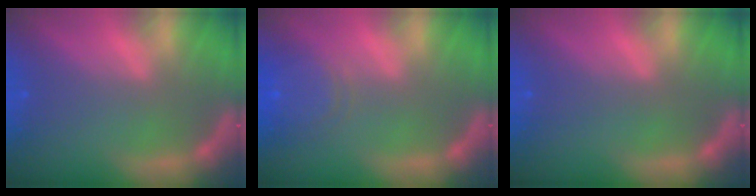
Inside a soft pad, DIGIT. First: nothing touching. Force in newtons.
{"total": 4.6}
{"total": 0.0}